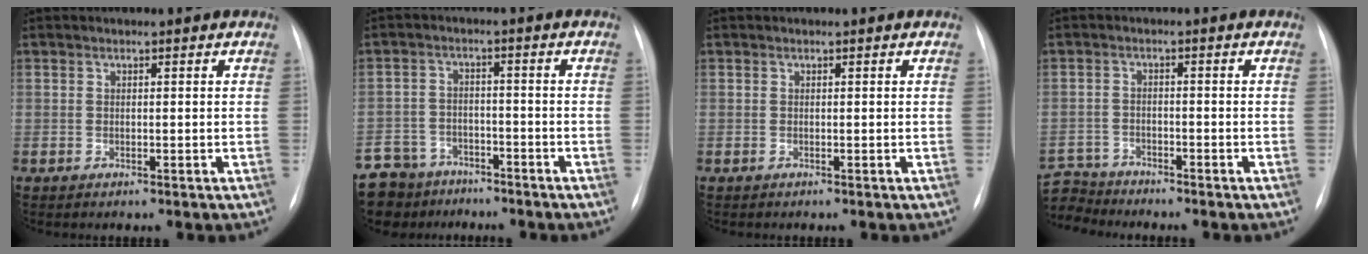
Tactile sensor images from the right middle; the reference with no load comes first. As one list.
[{"total": 10.5, "force": [-8.2, 6.3, 1.3], "torque": [-0.035, 0.016, -0.127]}, {"total": 0.0}, {"total": 6.1, "force": [-5.9, 1.4, -0.6], "torque": [0.012, 0.003, -0.116]}]